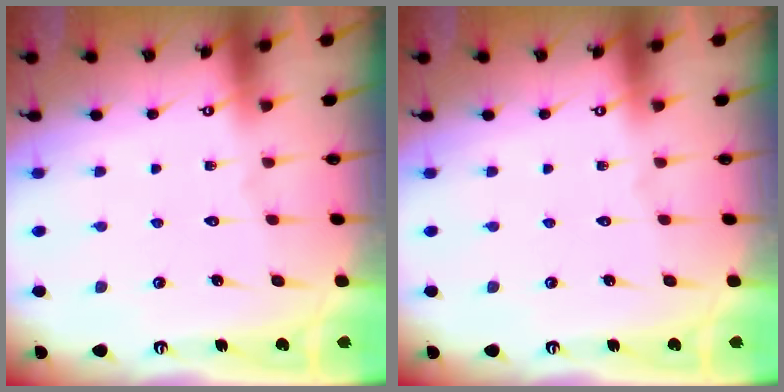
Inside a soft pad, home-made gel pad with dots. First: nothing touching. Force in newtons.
{"total": 0.0}